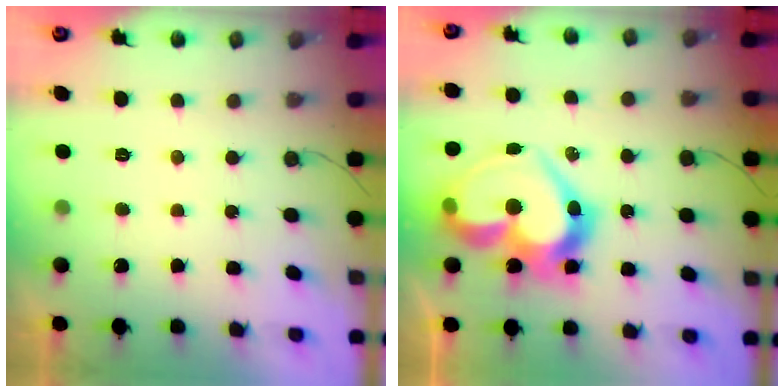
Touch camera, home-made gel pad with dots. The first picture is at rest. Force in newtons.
{"total": 21.6, "press": 21.5, "slide": 2.4}